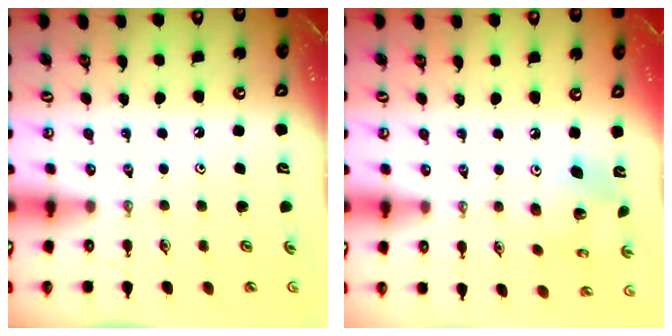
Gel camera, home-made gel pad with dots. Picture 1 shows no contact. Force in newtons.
{"total": 7.8, "press": 7.8, "slide": 0.1}